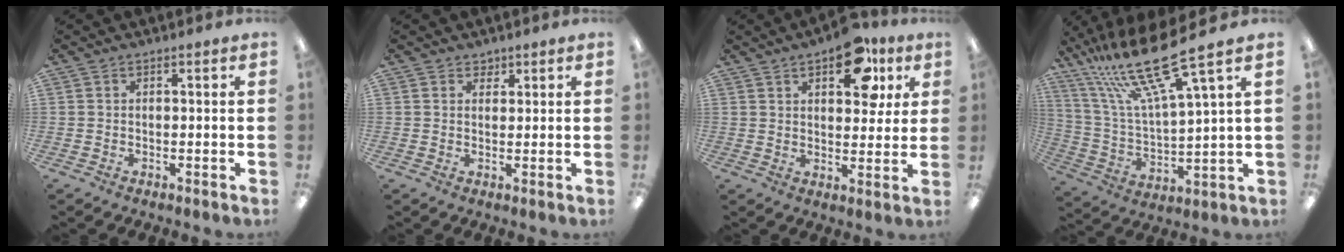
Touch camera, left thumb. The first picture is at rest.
{"total": 2.0, "force": [1.3, 1.5, -0.3], "torque": [0.017, -0.005, 0.020]}
{"total": 13.3, "force": [7.6, 7.1, 8.3], "torque": [-0.100, -0.026, 0.127]}
{"total": 20.3, "force": [15.4, 2.9, 12.9], "torque": [-0.281, -0.096, 0.253]}